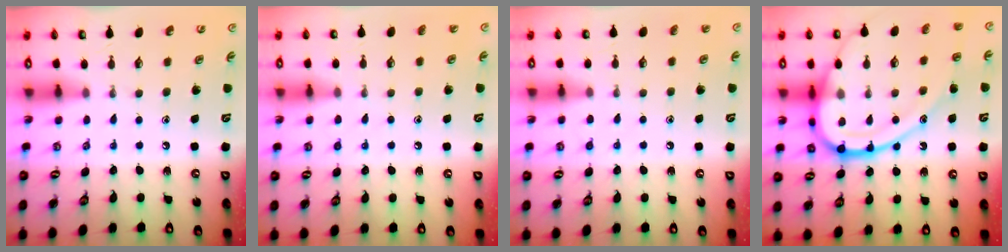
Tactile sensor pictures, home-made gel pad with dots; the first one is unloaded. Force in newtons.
{"total": 7.2, "press": 7.2, "slide": 0.8}
{"total": 5.2, "press": 5.1, "slide": 0.6}
{"total": 23.0, "press": 23.0, "slide": 1.9}